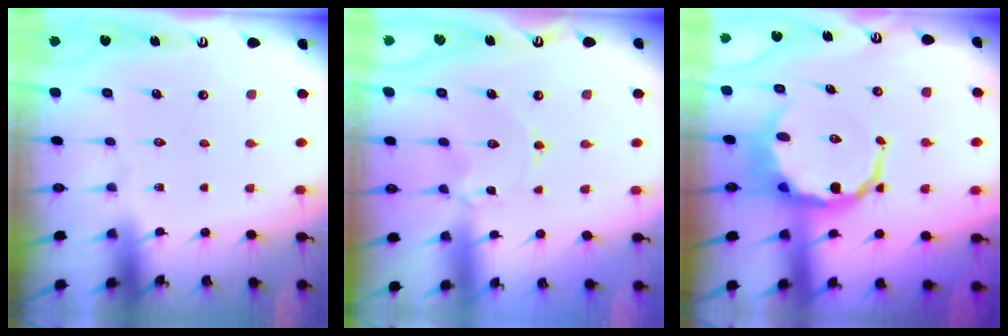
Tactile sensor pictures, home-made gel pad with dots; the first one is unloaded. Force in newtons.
{"total": 1.7, "press": 1.7, "slide": 0.2}
{"total": 8.9, "press": 8.5, "slide": 2.5}